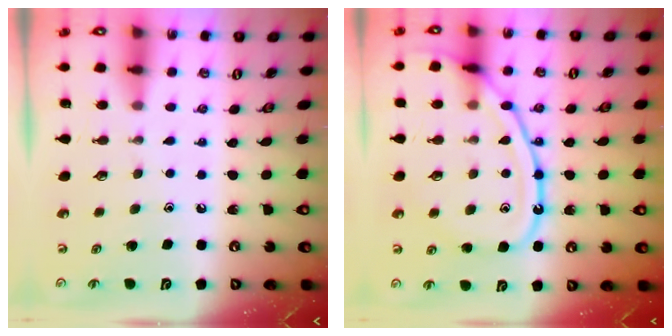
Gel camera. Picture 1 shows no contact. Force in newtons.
{"total": 16.7, "press": 16.7, "slide": 1.4}